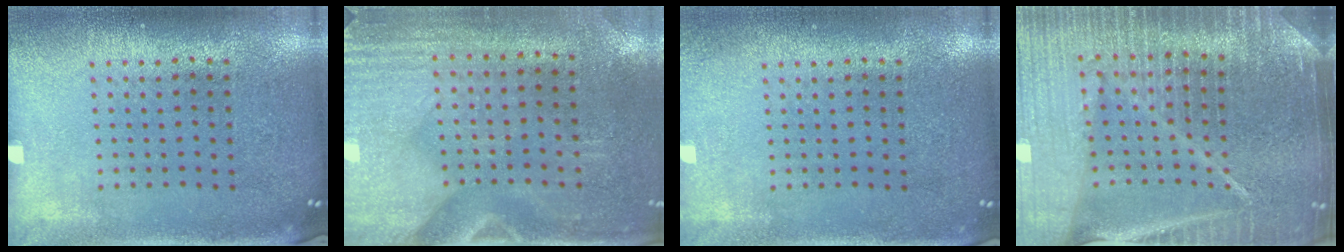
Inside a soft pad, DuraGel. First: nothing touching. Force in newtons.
{"total": 3.0, "press": 2.6, "slide": 1.5}
{"total": 1.2, "press": 1.2, "slide": 0.1}
{"total": 6.3, "press": 5.5, "slide": 3.1}